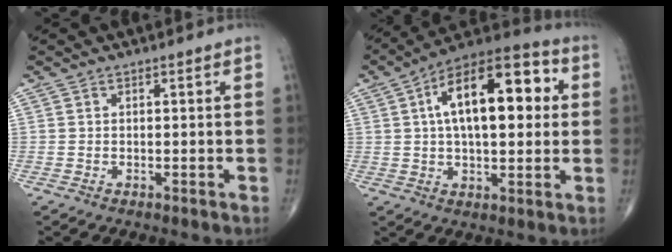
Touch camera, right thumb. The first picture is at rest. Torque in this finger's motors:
{"motor_torque": [0.67, 4.34, 0.69, -0.41, 0.18]}